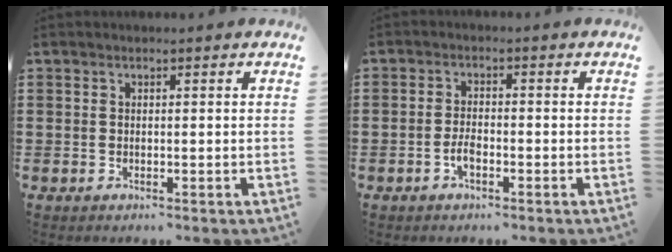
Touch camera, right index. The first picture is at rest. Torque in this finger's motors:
{"motor_torque": [2.14, 0.00, 0.22, 0.01]}